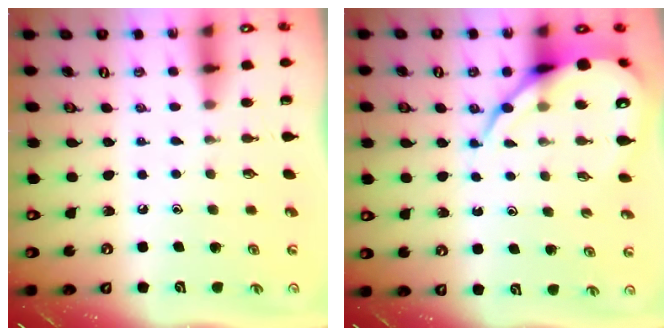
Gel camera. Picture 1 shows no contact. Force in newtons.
{"total": 10.9, "press": 10.9, "slide": 1.3}